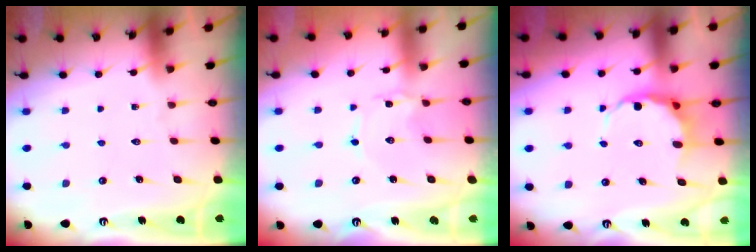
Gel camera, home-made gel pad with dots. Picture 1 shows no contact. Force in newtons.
{"total": 0.6, "press": 0.6, "slide": 0.1}
{"total": 6.5, "press": 6.3, "slide": 1.6}